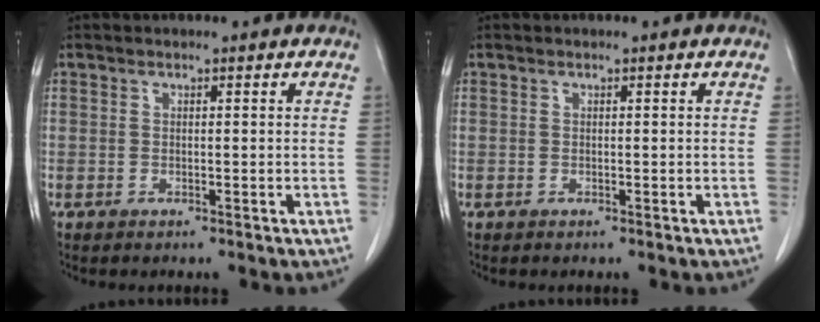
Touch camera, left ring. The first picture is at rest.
{"total": 0.0}